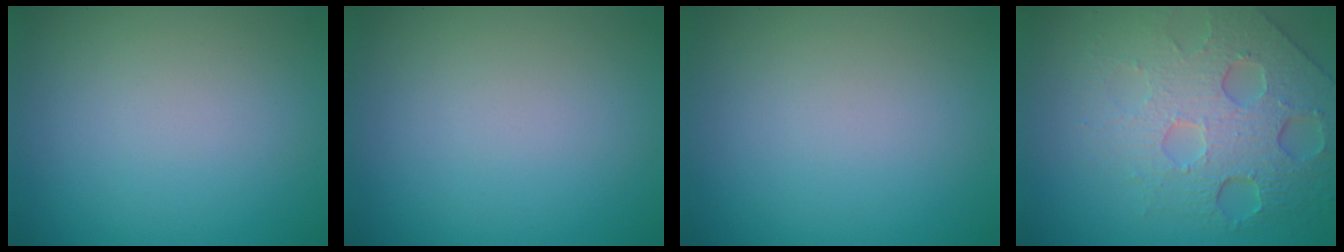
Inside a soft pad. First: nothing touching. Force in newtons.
{"total": 0.0}
{"total": 0.0}
{"total": 7.8, "press": 5.3, "slide": 5.7}